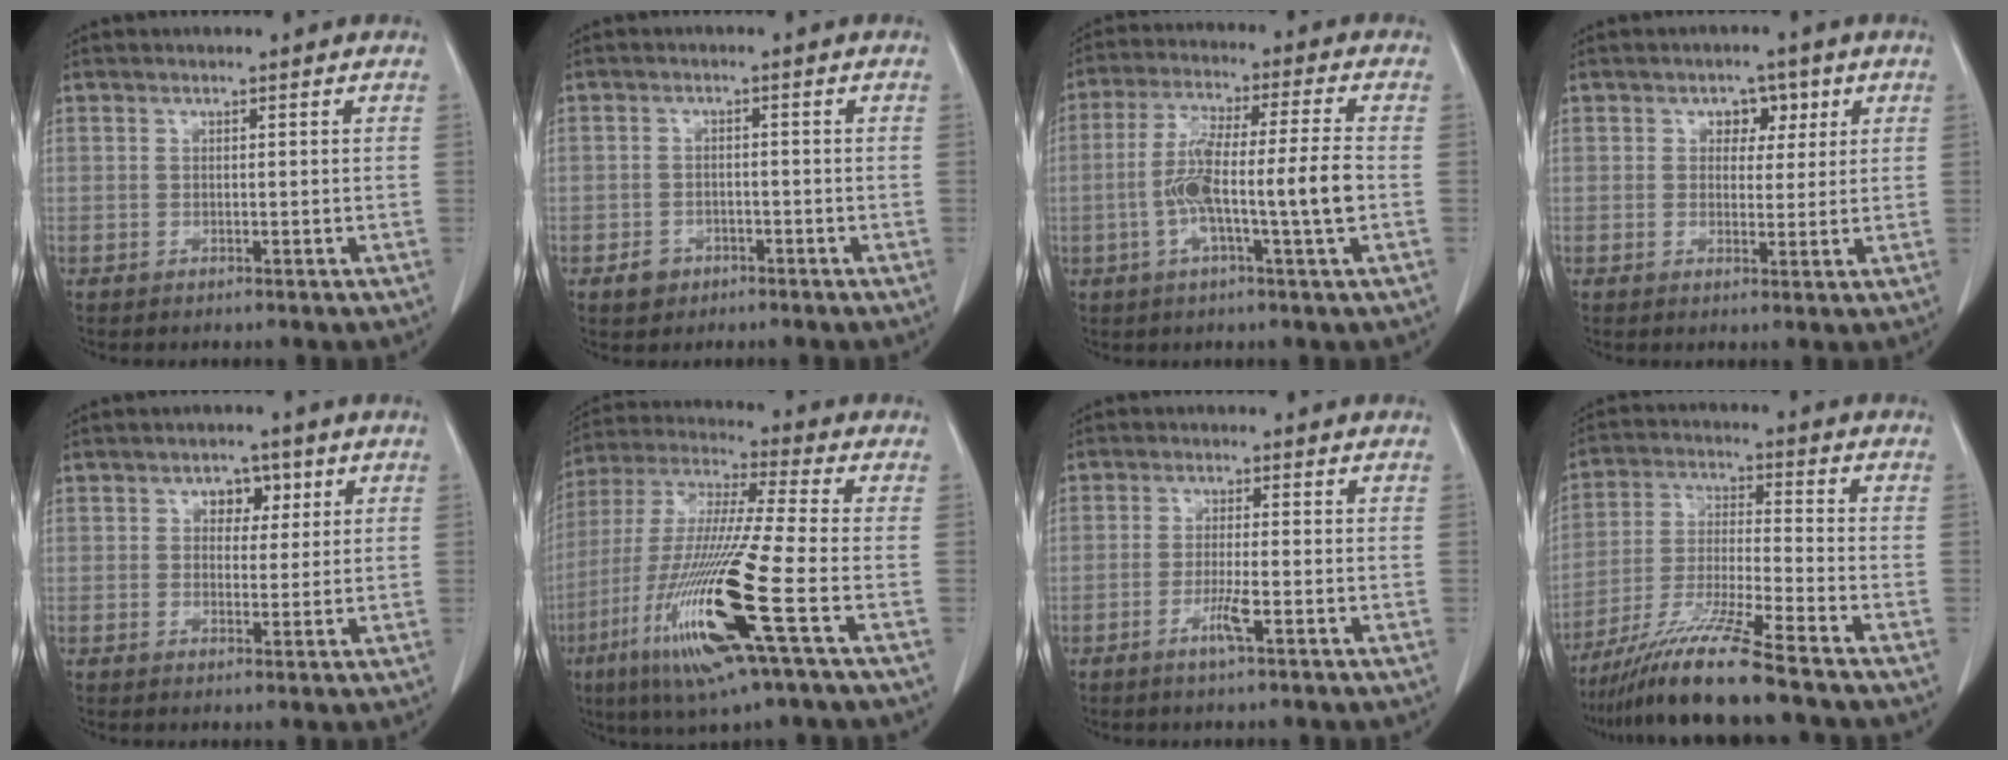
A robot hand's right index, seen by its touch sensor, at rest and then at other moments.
{"total": 2.8, "force": [-1.7, 2.2, 0.7], "torque": [-0.010, 0.007, -0.022]}
{"total": 11.6, "force": [-2.1, 0.2, 11.4], "torque": [-0.217, 0.011, -0.045]}
{"total": 3.7, "force": [1.5, 2.7, 2.1], "torque": [-0.020, 0.009, 0.020]}
{"total": 3.7, "force": [1.5, 2.6, 2.3], "torque": [-0.026, 0.009, 0.020]}
{"total": 19.6, "force": [-7.2, 0.0, 18.2], "torque": [-0.397, -0.036, -0.142]}
{"total": 3.5, "force": [-1.6, -0.1, 3.1], "torque": [-0.062, -0.006, -0.033]}
{"total": 12.6, "force": [-9.8, -1.2, 7.9], "torque": [-0.153, -0.029, -0.181]}